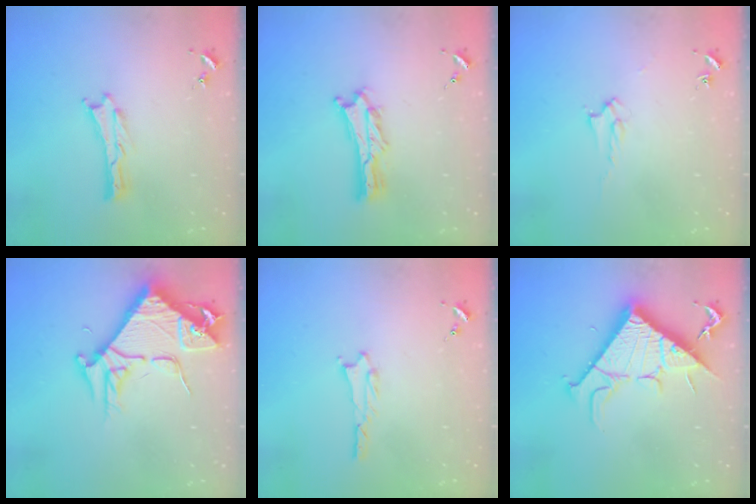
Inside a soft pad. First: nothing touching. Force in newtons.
{"total": 2.7, "press": 2.7, "slide": 0.3}
{"total": 2.0, "press": 2.0, "slide": 0.2}
{"total": 8.6, "press": 8.6, "slide": 1.0}
{"total": 1.0, "press": 1.0, "slide": 0.1}
{"total": 13.0, "press": 13.0, "slide": 0.2}